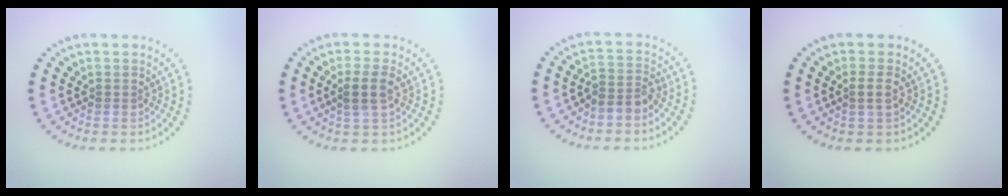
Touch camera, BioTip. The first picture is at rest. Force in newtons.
{"total": 2.3, "press": 2.1, "slide": 1.0}
{"total": 2.3, "press": 1.8, "slide": 1.4}
{"total": 1.2, "press": 1.1, "slide": 0.6}